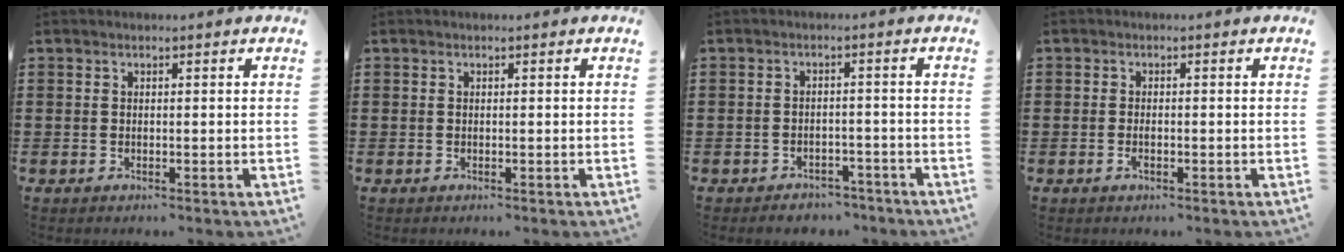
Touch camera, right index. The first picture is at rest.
{"total": 0.0}
{"total": 2.3, "force": [-2.2, 0.7, -0.1], "torque": [-0.003, 0.002, -0.048]}
{"total": 0.8, "force": [-0.4, 0.2, 0.7], "torque": [-0.015, -0.009, -0.005]}